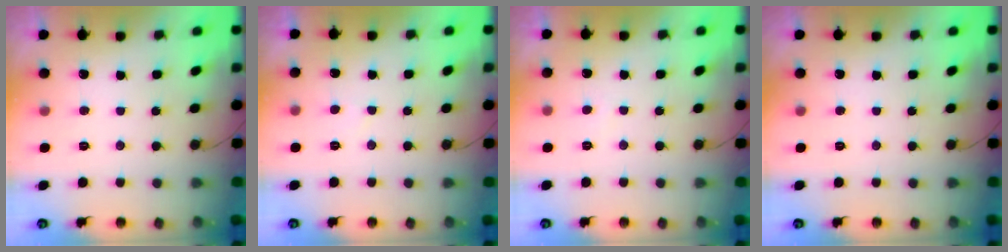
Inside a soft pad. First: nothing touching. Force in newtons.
{"total": 1.7, "press": 1.6, "slide": 0.4}
{"total": 2.1, "press": 2.1, "slide": 0.2}
{"total": 0.0}